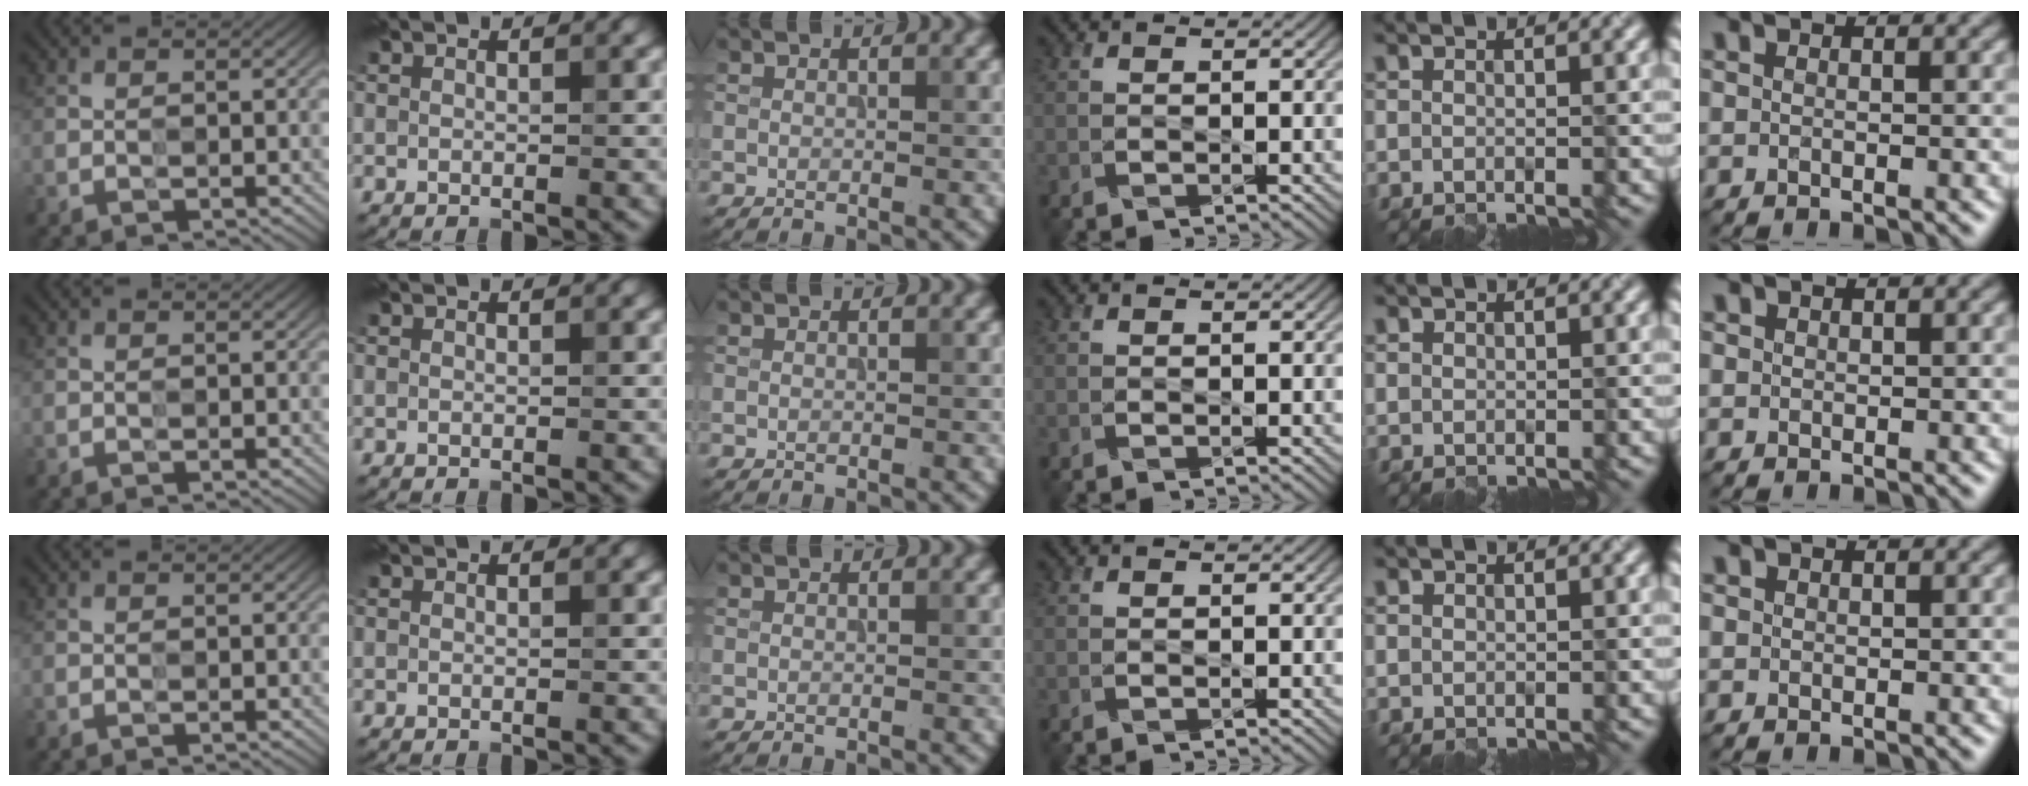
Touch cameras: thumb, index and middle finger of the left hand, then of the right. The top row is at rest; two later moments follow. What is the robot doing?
{"motion": "wipe", "object": "paper plate"}